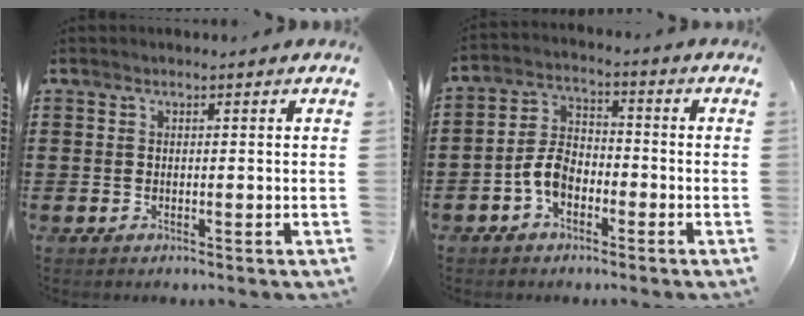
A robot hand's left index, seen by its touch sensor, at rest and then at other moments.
{"total": 5.8, "force": [-2.7, 3.6, 3.5], "torque": [-0.093, 0.006, -0.059]}